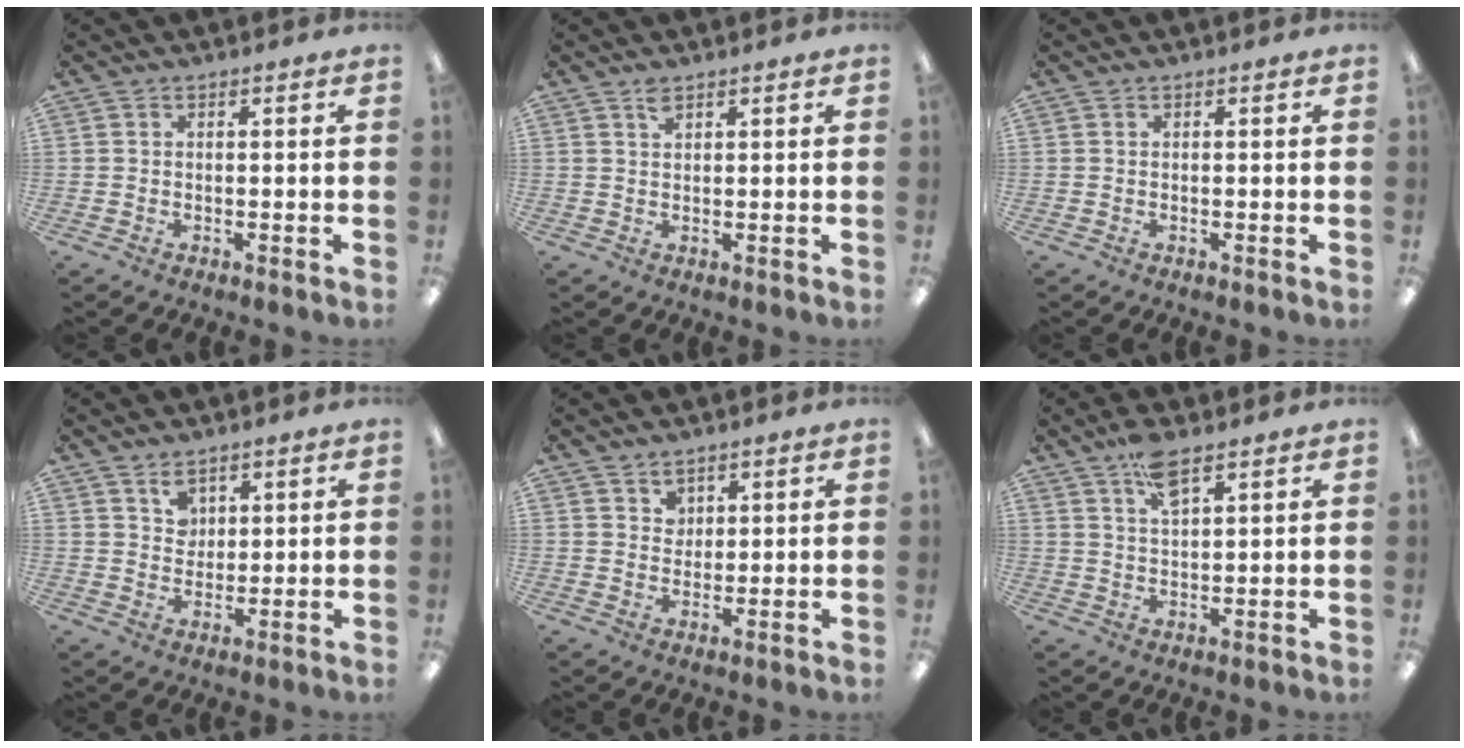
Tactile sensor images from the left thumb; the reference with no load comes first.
{"total": 1.9, "force": [1.5, 0.7, 1.0], "torque": [-0.017, -0.003, 0.025]}
{"total": 0.0}
{"total": 4.2, "force": [2.7, 3.0, 1.1], "torque": [-0.006, -0.009, 0.047]}
{"total": 3.2, "force": [2.1, 2.4, 0.5], "torque": [0.008, -0.010, 0.035]}
{"total": 6.3, "force": [4.2, 2.1, 4.2], "torque": [-0.079, -0.011, 0.072]}